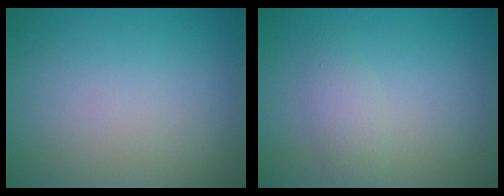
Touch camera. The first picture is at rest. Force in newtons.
{"total": 1.8, "press": 1.8, "slide": 0.1}